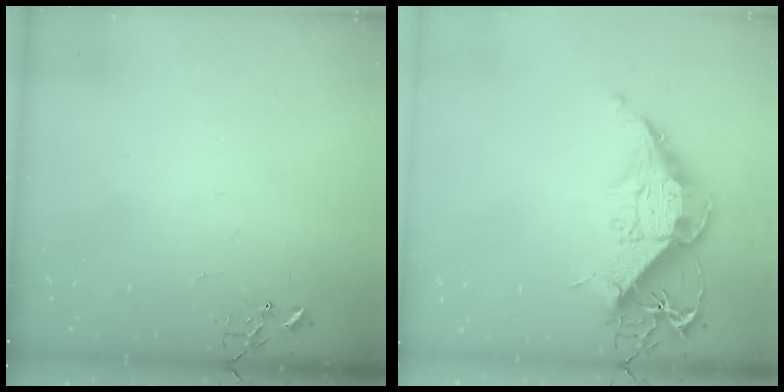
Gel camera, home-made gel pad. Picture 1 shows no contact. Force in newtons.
{"total": 13.7, "press": 13.6, "slide": 1.3}